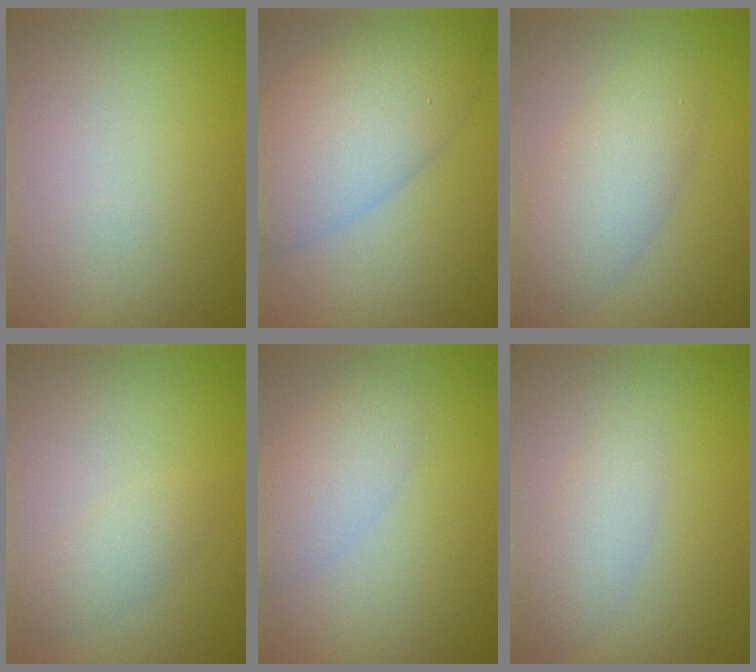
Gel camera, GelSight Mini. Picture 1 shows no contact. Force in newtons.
{"total": 7.8, "press": 7.8, "slide": 0.5}
{"total": 4.9, "press": 4.9, "slide": 0.5}
{"total": 1.7, "press": 1.7, "slide": 0.0}
{"total": 3.2, "press": 3.2, "slide": 0.1}
{"total": 2.3, "press": 2.3, "slide": 0.1}